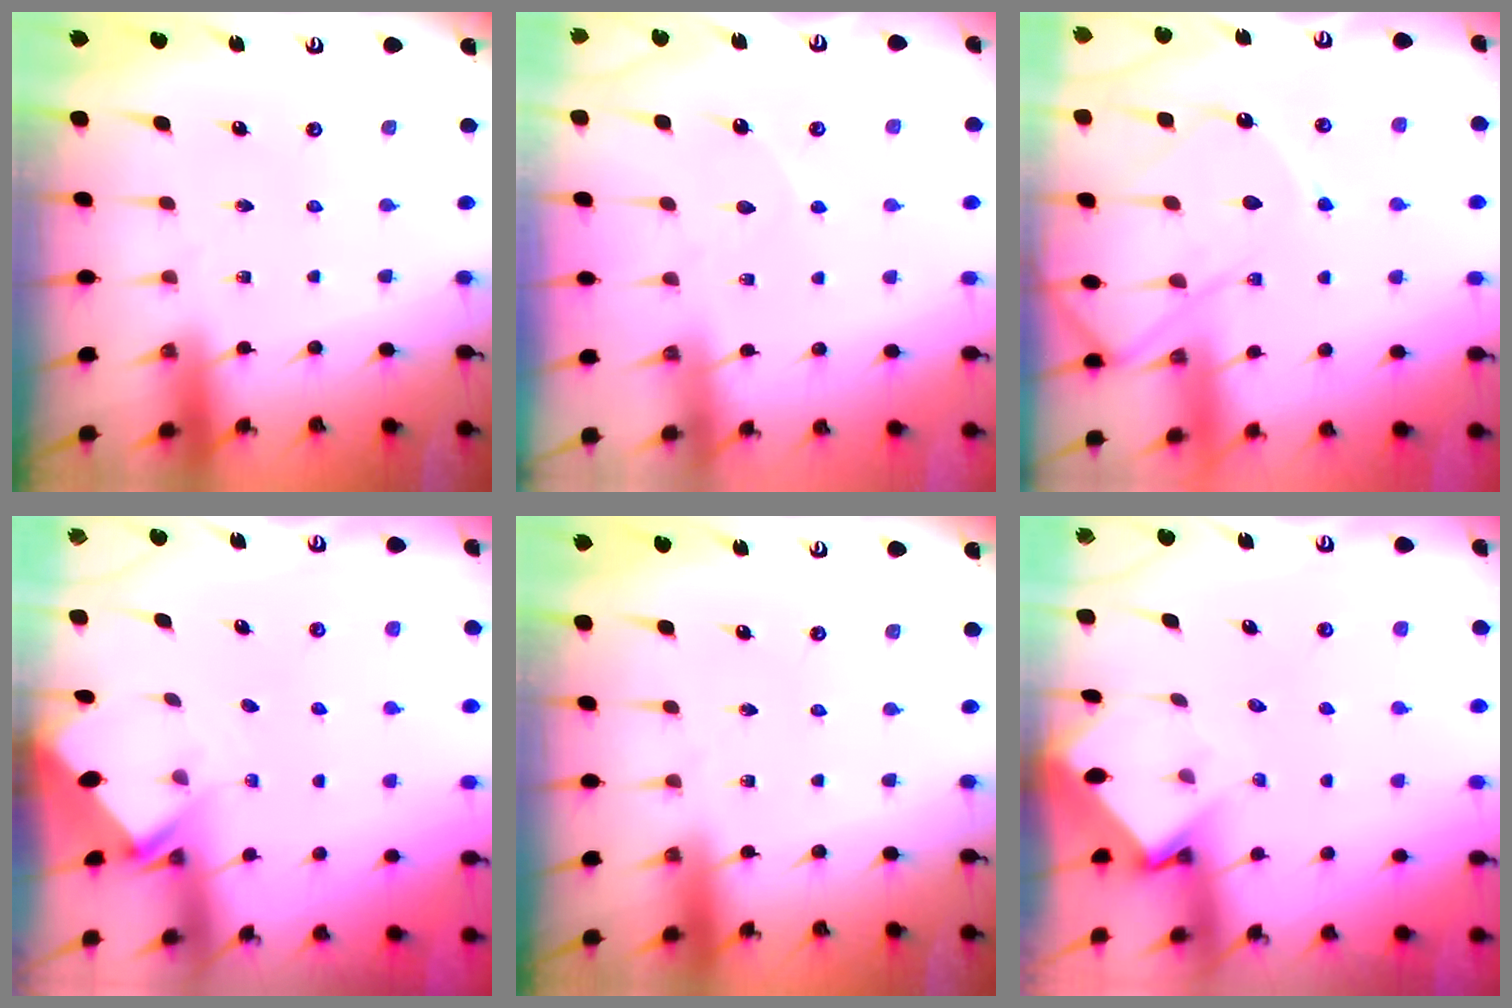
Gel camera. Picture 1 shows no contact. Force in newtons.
{"total": 4.0, "press": 3.9, "slide": 0.5}
{"total": 14.0, "press": 14.0, "slide": 0.6}
{"total": 2.7, "press": 2.7, "slide": 0.2}
{"total": 0.0}
{"total": 3.6, "press": 3.6, "slide": 0.3}